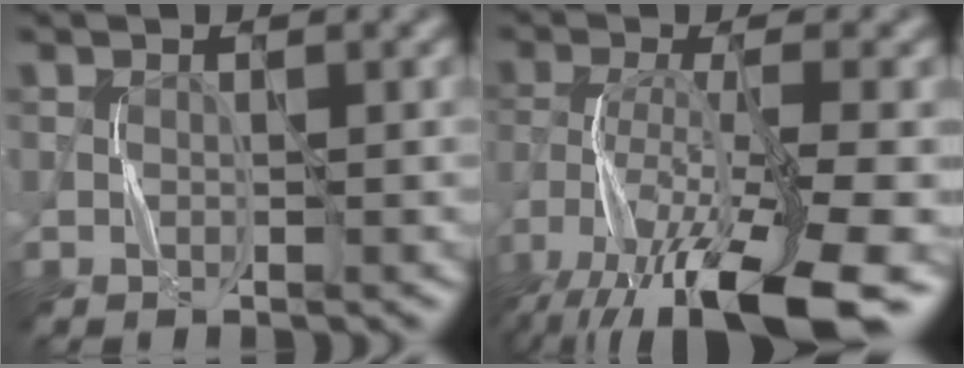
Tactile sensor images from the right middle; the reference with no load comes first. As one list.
[{"total": 13.9, "force": [-8.7, 3.3, 10.4], "torque": [-0.208, -0.018, -0.143]}]